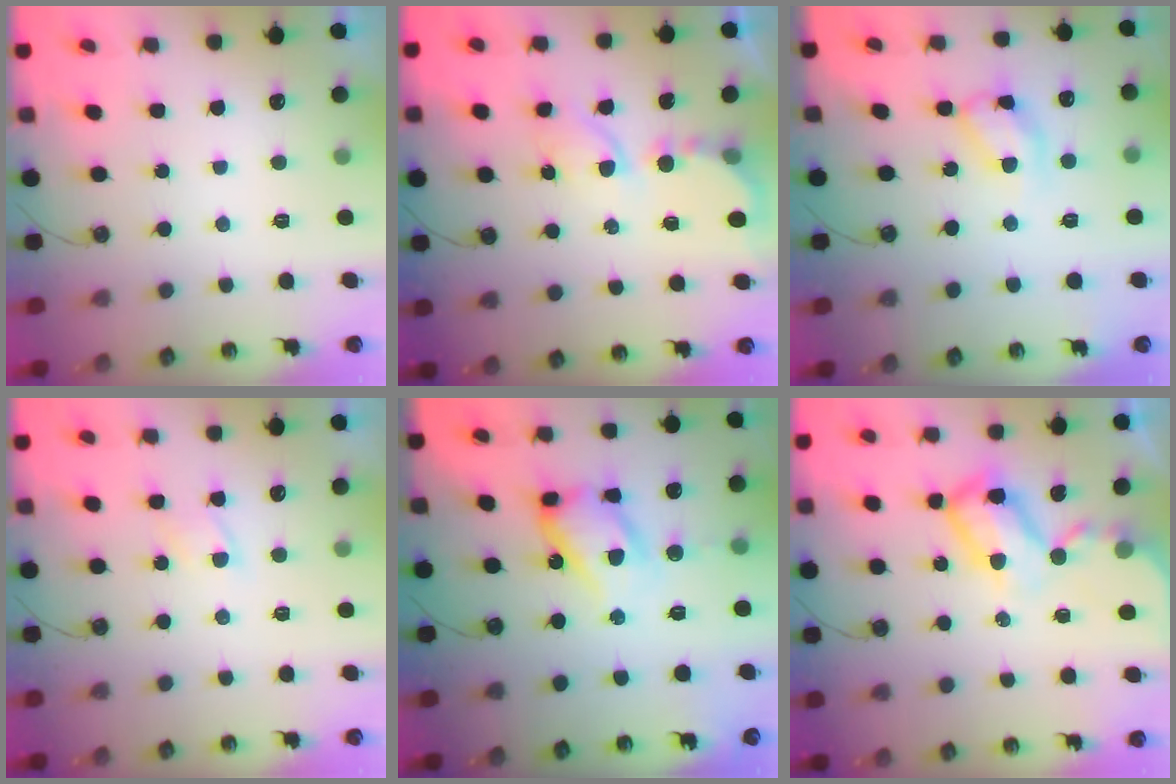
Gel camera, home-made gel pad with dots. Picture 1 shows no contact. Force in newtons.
{"total": 6.3, "press": 6.2, "slide": 0.6}
{"total": 14.1, "press": 14.1, "slide": 0.9}
{"total": 4.4, "press": 4.3, "slide": 0.6}
{"total": 14.5, "press": 14.5, "slide": 0.7}
{"total": 12.4, "press": 12.4, "slide": 1.1}